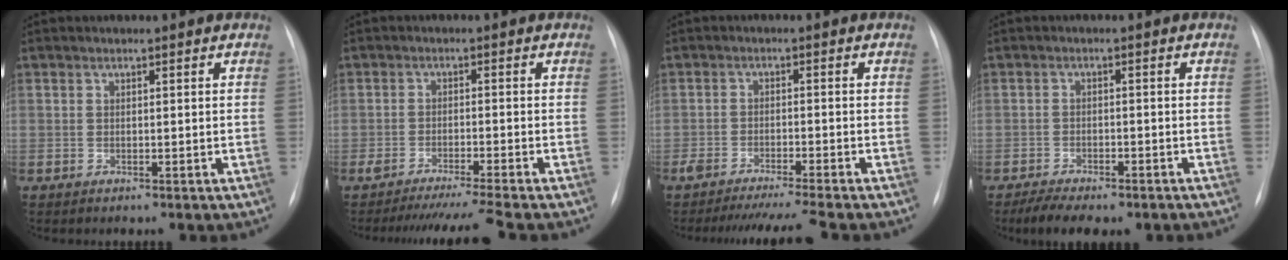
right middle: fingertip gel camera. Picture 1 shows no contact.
{"total": 9.3, "force": [-8.3, -2.4, 3.6], "torque": [-0.037, -0.027, -0.130]}
{"total": 8.2, "force": [-7.4, -1.2, 3.3], "torque": [-0.036, -0.016, -0.115]}
{"total": 7.7, "force": [-5.9, 2.9, 4.1], "torque": [-0.058, -0.006, -0.084]}